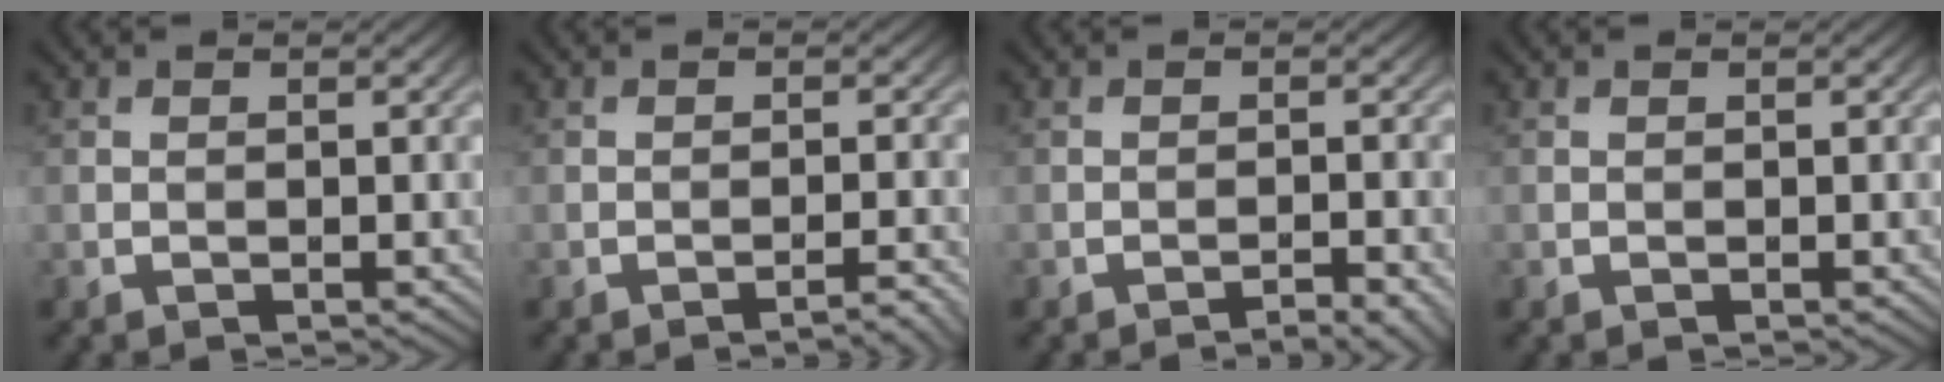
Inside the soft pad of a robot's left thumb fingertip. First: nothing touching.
{"total": 1.9, "force": [-1.6, -0.6, 0.7], "torque": [-0.014, 0.006, -0.027]}
{"total": 2.5, "force": [-2.1, -0.1, 1.4], "torque": [-0.020, 0.006, -0.032]}
{"total": 0.0}